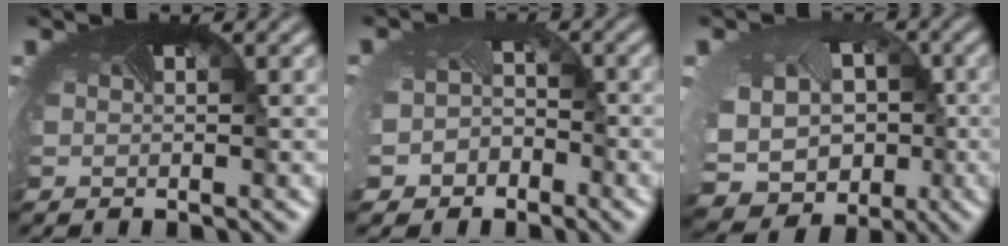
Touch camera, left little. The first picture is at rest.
{"total": 3.4, "force": [-2.3, 2.4, 0.5], "torque": [-0.011, -0.020, -0.035]}
{"total": 11.3, "force": [-2.5, 9.4, 5.9], "torque": [-0.131, -0.041, -0.030]}